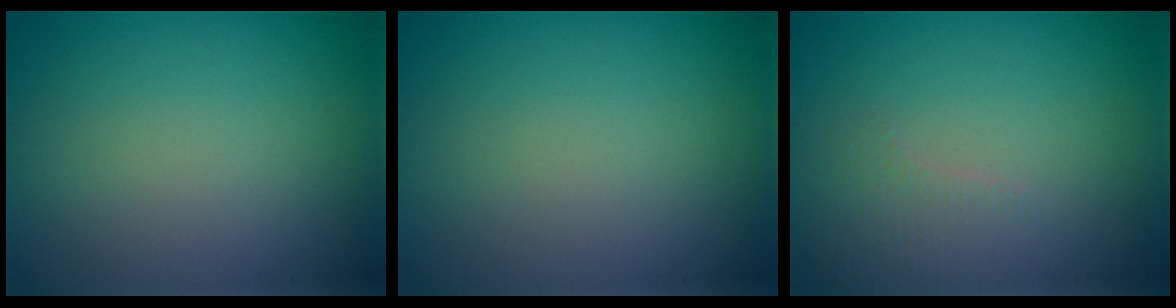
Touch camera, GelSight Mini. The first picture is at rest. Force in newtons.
{"total": 0.0}
{"total": 2.0, "press": 1.9, "slide": 0.5}